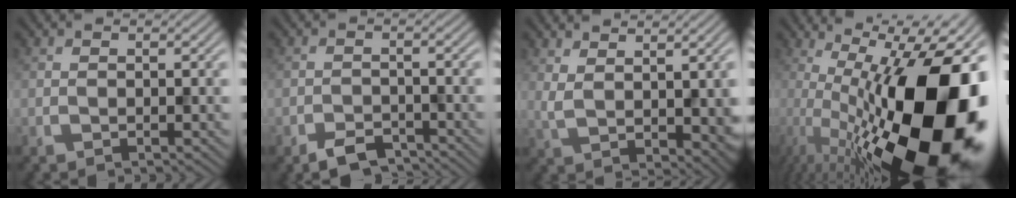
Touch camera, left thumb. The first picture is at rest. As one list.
[{"total": 3.7, "force": [-2.9, 1.6, 1.7], "torque": [-0.030, -0.002, -0.056]}, {"total": 6.4, "force": [1.9, 2.6, 5.6], "torque": [-0.097, -0.008, 0.051]}, {"total": 22.7, "force": [-3.8, 8.5, 20.6], "torque": [-0.296, 0.006, -0.071]}]